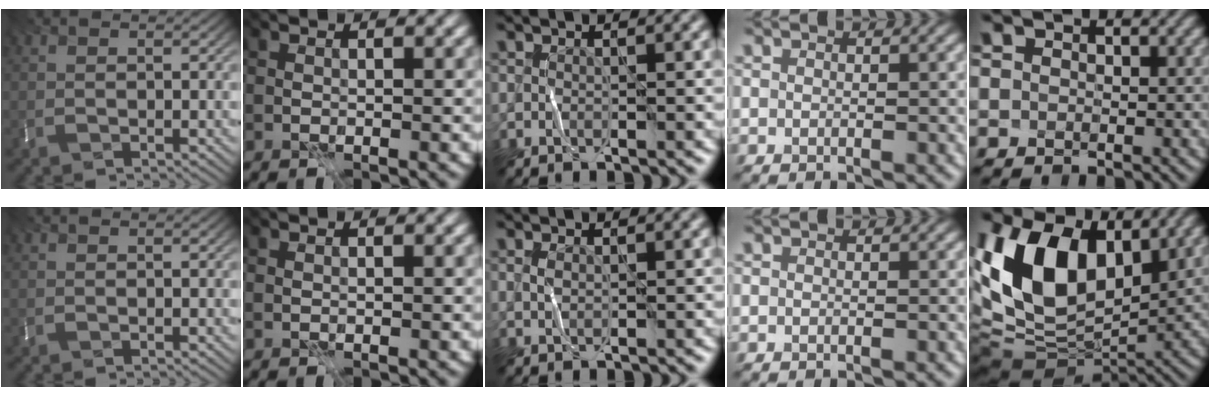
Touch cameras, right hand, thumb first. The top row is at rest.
{"little": {"total": 13.7, "force": [4.0, 7.9, 10.5], "torque": [-0.229, 0.009, 0.072]}}